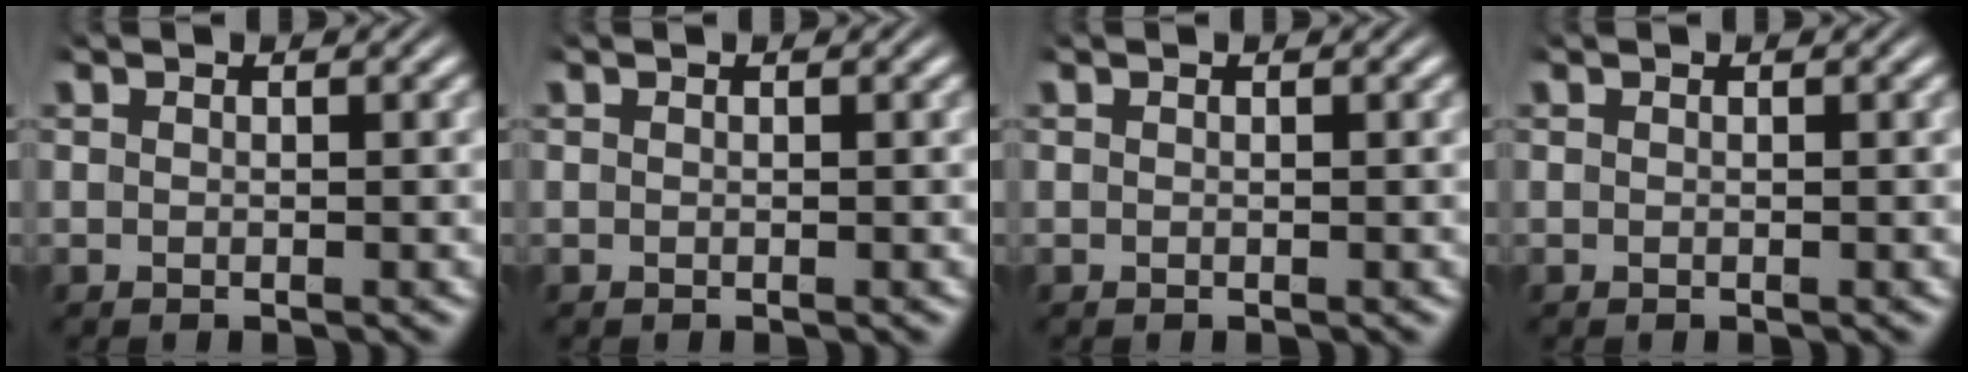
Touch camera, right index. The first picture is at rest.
{"total": 0.0}
{"total": 0.0}
{"total": 0.0}